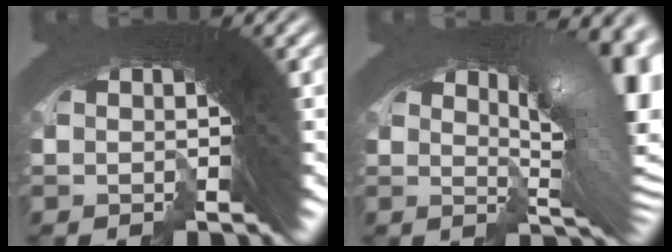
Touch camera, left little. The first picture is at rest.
{"total": 9.6, "force": [1.0, 3.8, 8.8], "torque": [-0.099, 0.014, 0.006]}